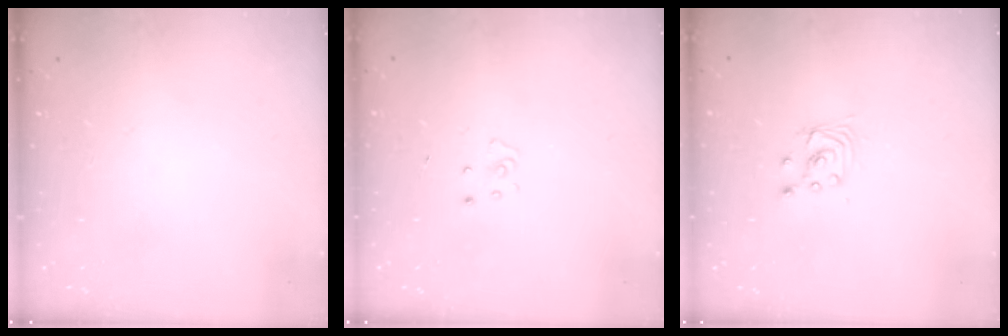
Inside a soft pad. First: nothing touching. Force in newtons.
{"total": 2.7, "press": 2.7, "slide": 0.3}
{"total": 2.9, "press": 2.9, "slide": 0.1}